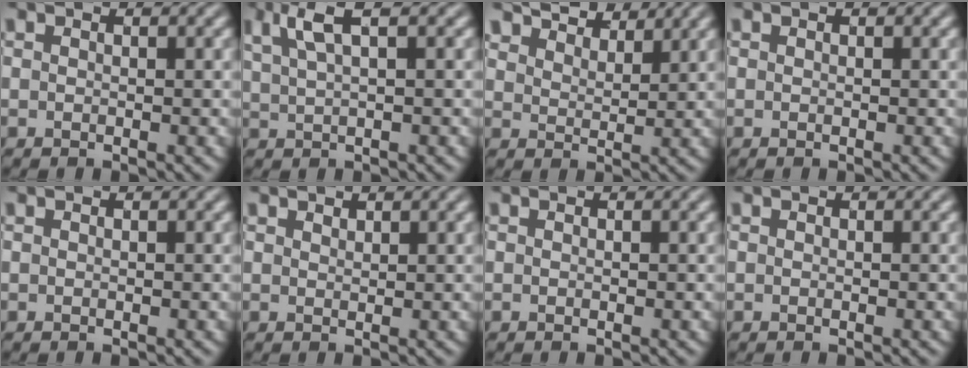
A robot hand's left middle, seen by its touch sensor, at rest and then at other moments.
{"total": 3.5, "force": [2.0, 0.8, 2.7], "torque": [-0.052, 0.005, 0.040]}
{"total": 6.2, "force": [5.7, 1.7, 1.8], "torque": [-0.044, -0.005, 0.100]}
{"total": 0.0}
{"total": 0.0}
{"total": 0.9, "force": [0.8, 0.2, 0.1], "torque": [-0.003, -0.001, 0.017]}
{"total": 0.0}
{"total": 0.0}